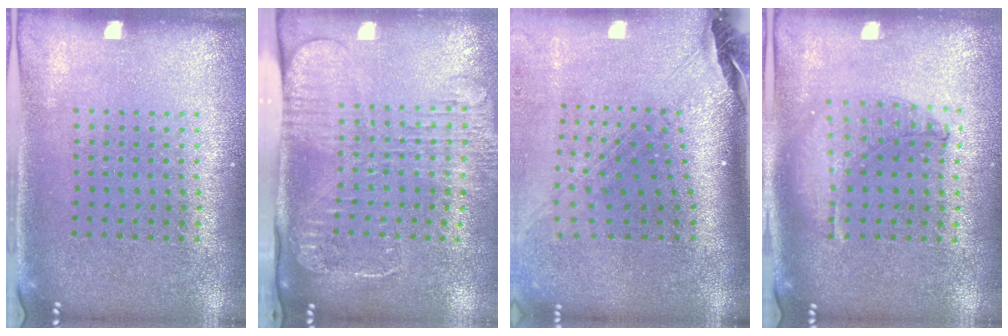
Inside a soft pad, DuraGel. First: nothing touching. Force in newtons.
{"total": 2.8, "press": 2.1, "slide": 1.8}
{"total": 2.9, "press": 2.0, "slide": 2.0}
{"total": 0.9, "press": 0.9, "slide": 0.2}